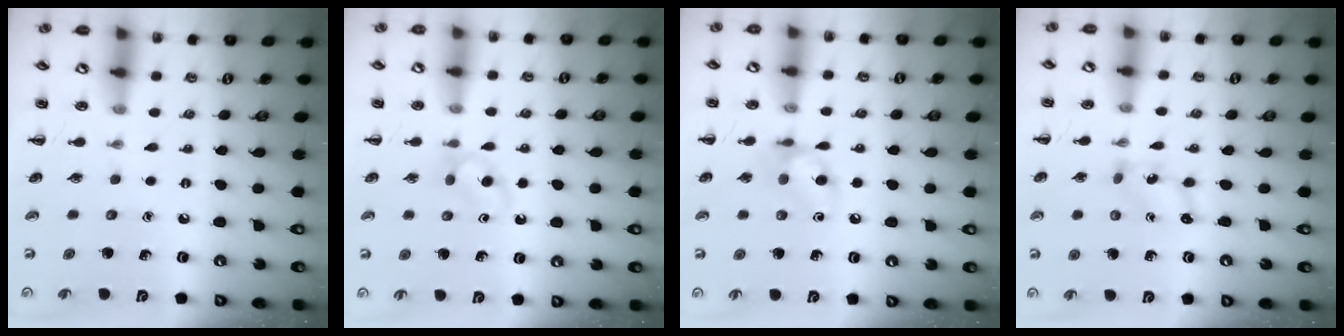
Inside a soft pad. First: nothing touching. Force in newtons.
{"total": 2.7, "press": 2.4, "slide": 1.2}
{"total": 8.3, "press": 8.2, "slide": 0.6}
{"total": 1.8, "press": 1.8, "slide": 0.3}